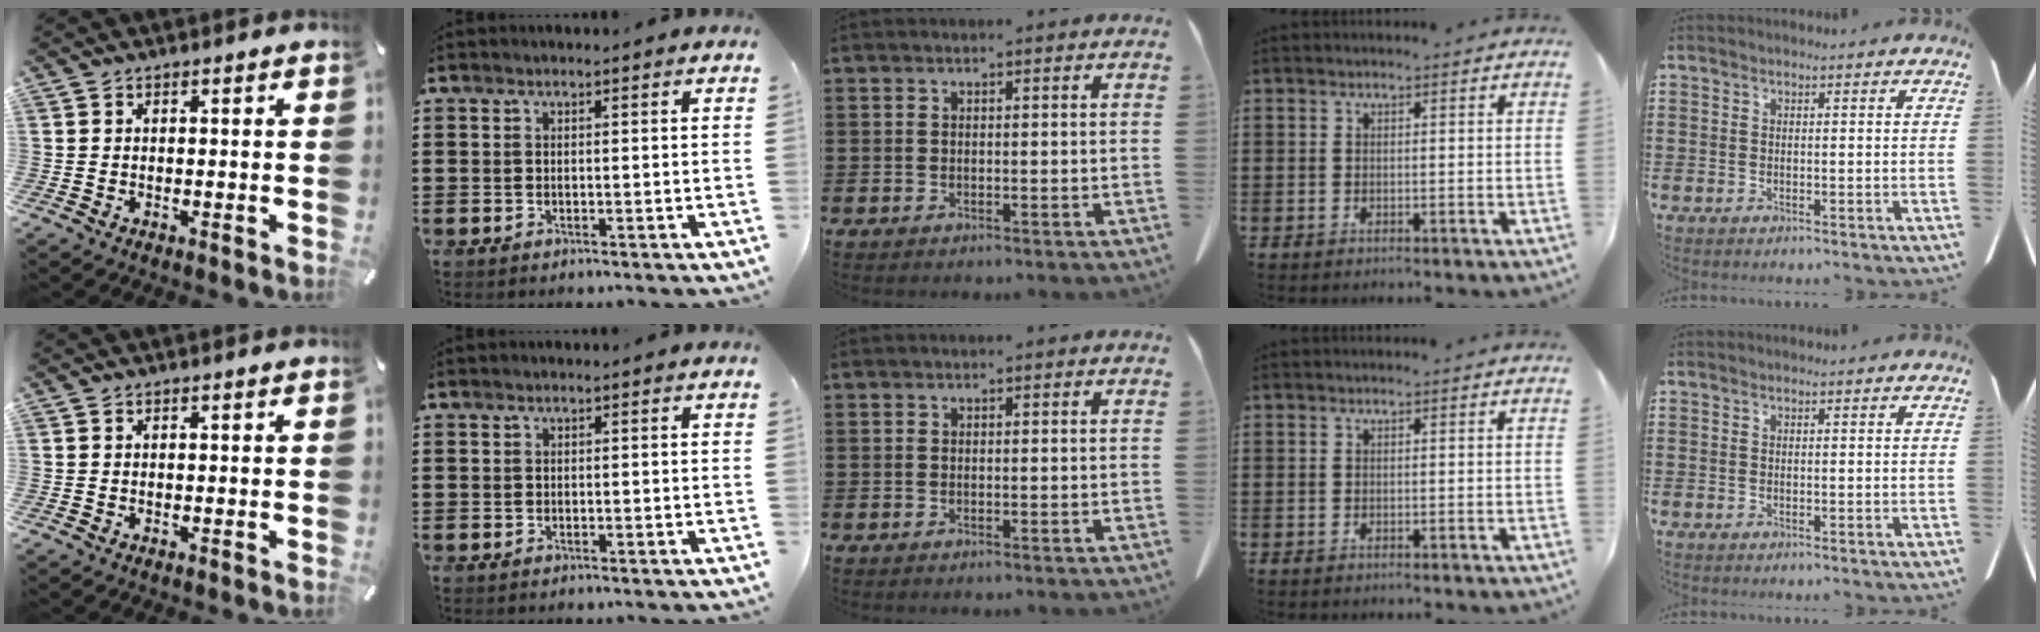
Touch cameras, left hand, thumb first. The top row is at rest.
{}